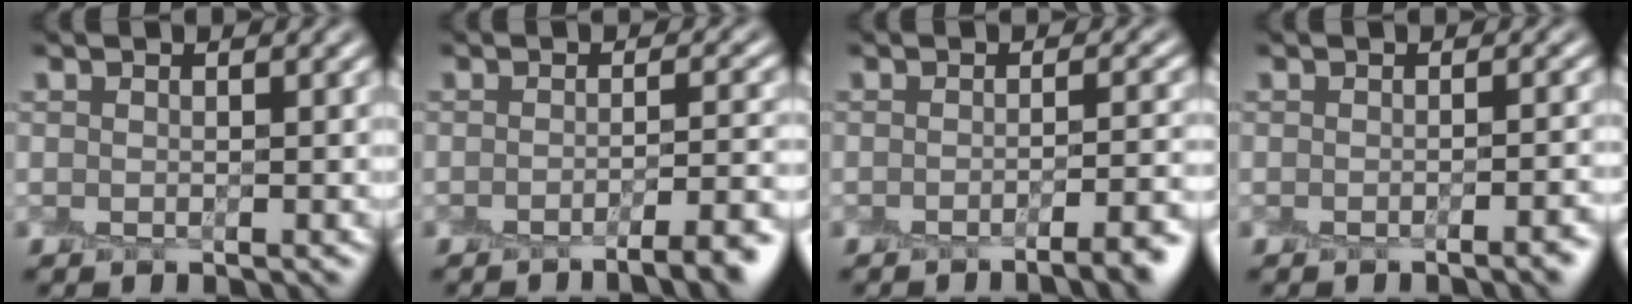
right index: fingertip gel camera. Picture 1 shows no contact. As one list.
[{"total": 5.3, "force": [-3.2, 1.3, 4.0], "torque": [-0.044, 0.003, -0.047]}, {"total": 4.8, "force": [-2.8, 1.3, 3.7], "torque": [-0.034, 0.002, -0.039]}, {"total": 2.3, "force": [-1.2, 0.6, 1.9], "torque": [-0.013, 0.002, -0.019]}]